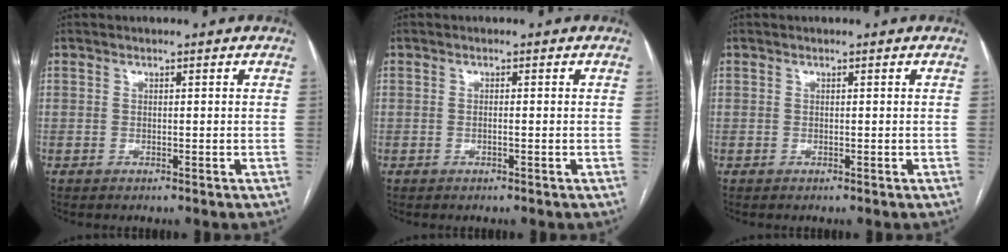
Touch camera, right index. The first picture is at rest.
{"total": 0.7, "force": [-0.2, 0.0, 0.7], "torque": [-0.015, 0.000, -0.002]}
{"total": 0.0}